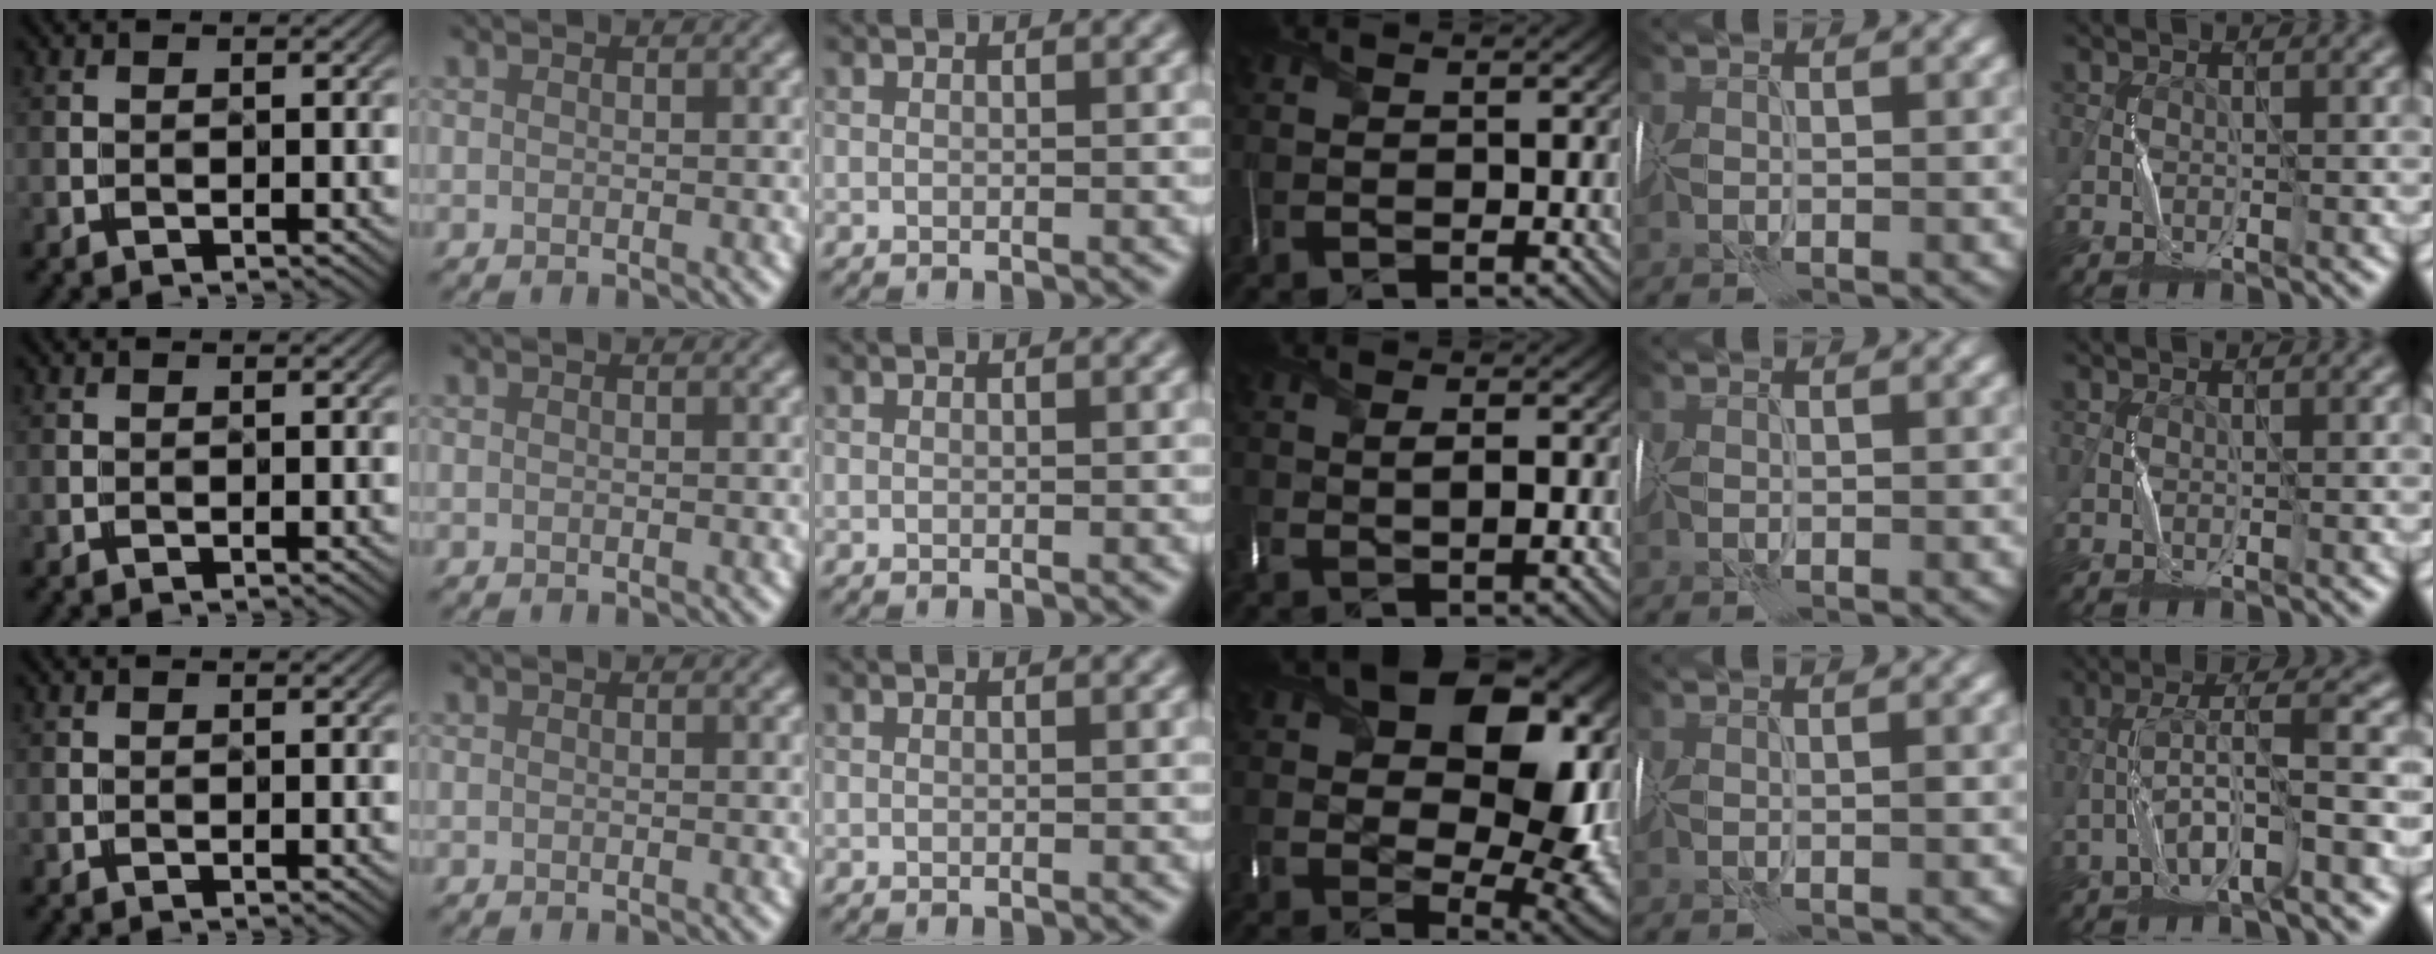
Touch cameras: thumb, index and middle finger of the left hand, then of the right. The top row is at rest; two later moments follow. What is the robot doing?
{"motion": "wrap", "object": "sponge"}